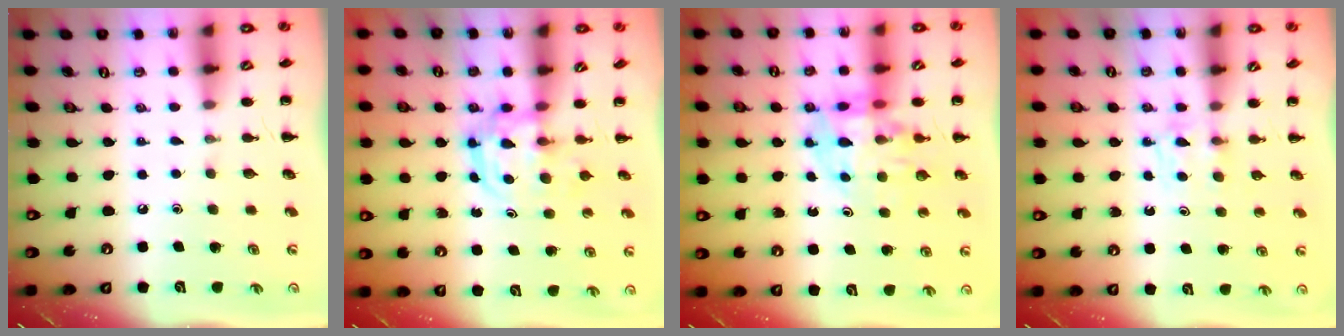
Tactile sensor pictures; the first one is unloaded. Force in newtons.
{"total": 3.2, "press": 3.1, "slide": 0.4}
{"total": 10.2, "press": 9.8, "slide": 3.0}
{"total": 3.7, "press": 3.5, "slide": 1.4}